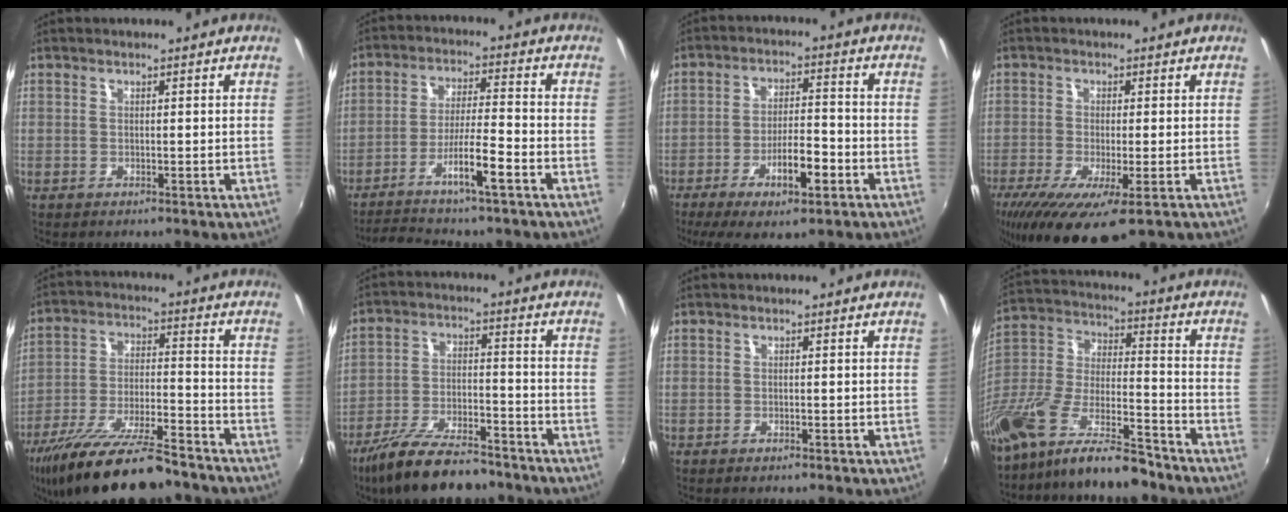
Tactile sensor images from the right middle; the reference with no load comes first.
{"total": 9.1, "force": [-6.4, -0.2, 6.5], "torque": [-0.138, -0.002, -0.110]}
{"total": 10.6, "force": [-5.4, 2.8, 8.6], "torque": [-0.164, -0.004, -0.087]}
{"total": 11.6, "force": [-6.7, 2.6, 9.2], "torque": [-0.189, -0.047, -0.111]}
{"total": 19.5, "force": [-15.4, 4.7, 11.1], "torque": [-0.214, -0.033, -0.250]}
{"total": 15.4, "force": [-12.2, 4.5, 8.2], "torque": [-0.169, -0.023, -0.206]}
{"total": 0.6, "force": [-0.5, 0.1, 0.3], "torque": [-0.004, 0.000, -0.008]}
{"total": 19.0, "force": [-14.0, 5.2, 11.8], "torque": [-0.238, -0.018, -0.253]}